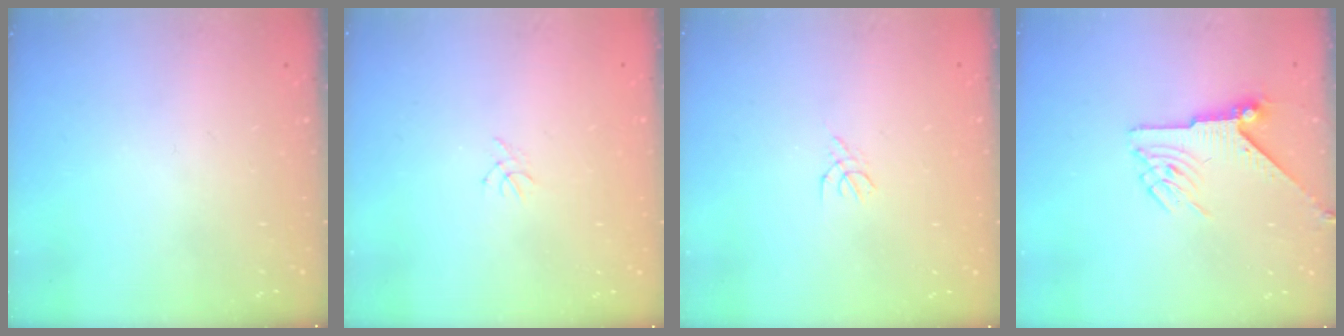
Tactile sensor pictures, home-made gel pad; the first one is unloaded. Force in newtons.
{"total": 0.5, "press": 0.4, "slide": 0.3}
{"total": 1.8, "press": 1.7, "slide": 0.5}
{"total": 6.4, "press": 6.4, "slide": 0.1}